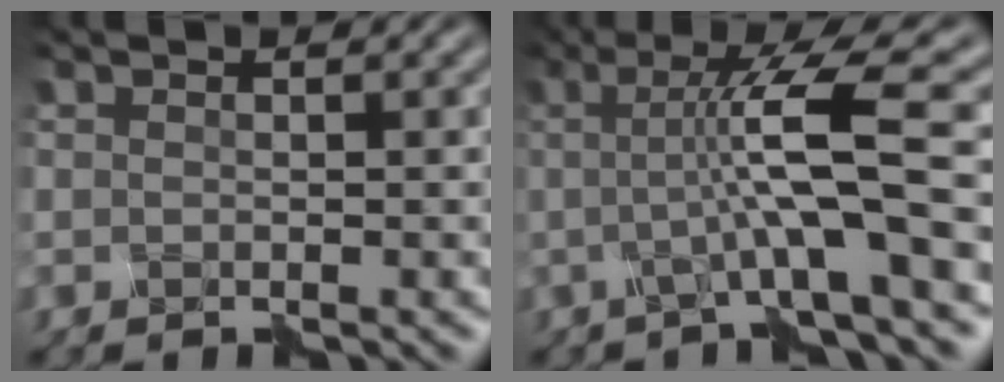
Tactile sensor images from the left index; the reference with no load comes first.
{"total": 7.3, "force": [-0.7, 0.6, 7.2], "torque": [-0.119, 0.002, -0.016]}